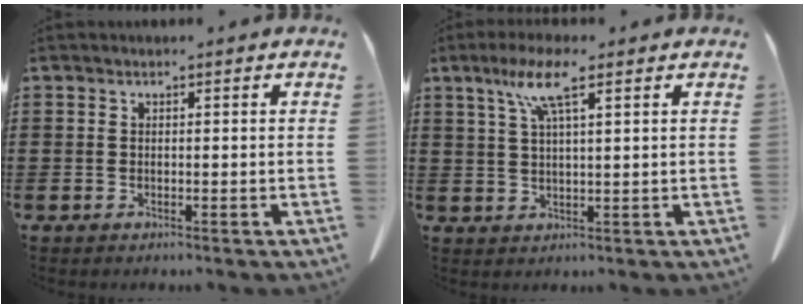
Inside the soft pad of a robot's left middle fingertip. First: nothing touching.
{"total": 6.7, "force": [3.6, 0.9, 5.5], "torque": [-0.118, 0.010, 0.061]}